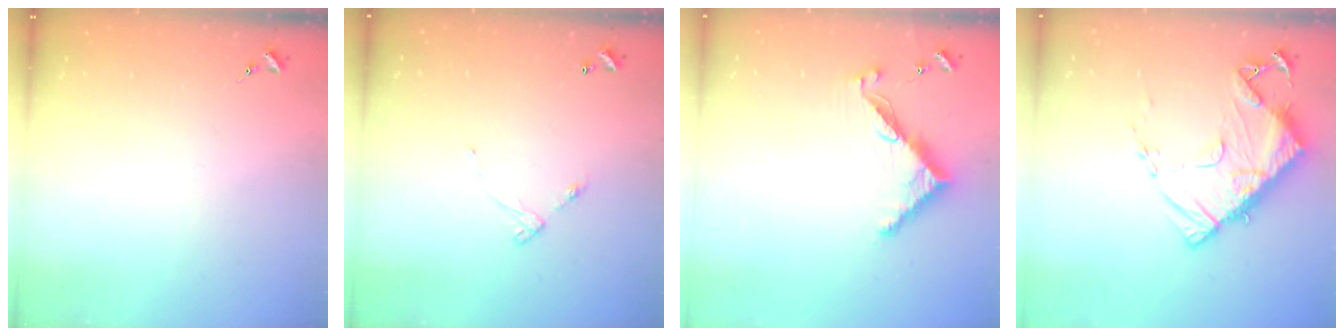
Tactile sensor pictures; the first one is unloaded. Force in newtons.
{"total": 4.2, "press": 4.2, "slide": 0.2}
{"total": 8.7, "press": 8.7, "slide": 0.6}
{"total": 13.3, "press": 13.2, "slide": 1.3}